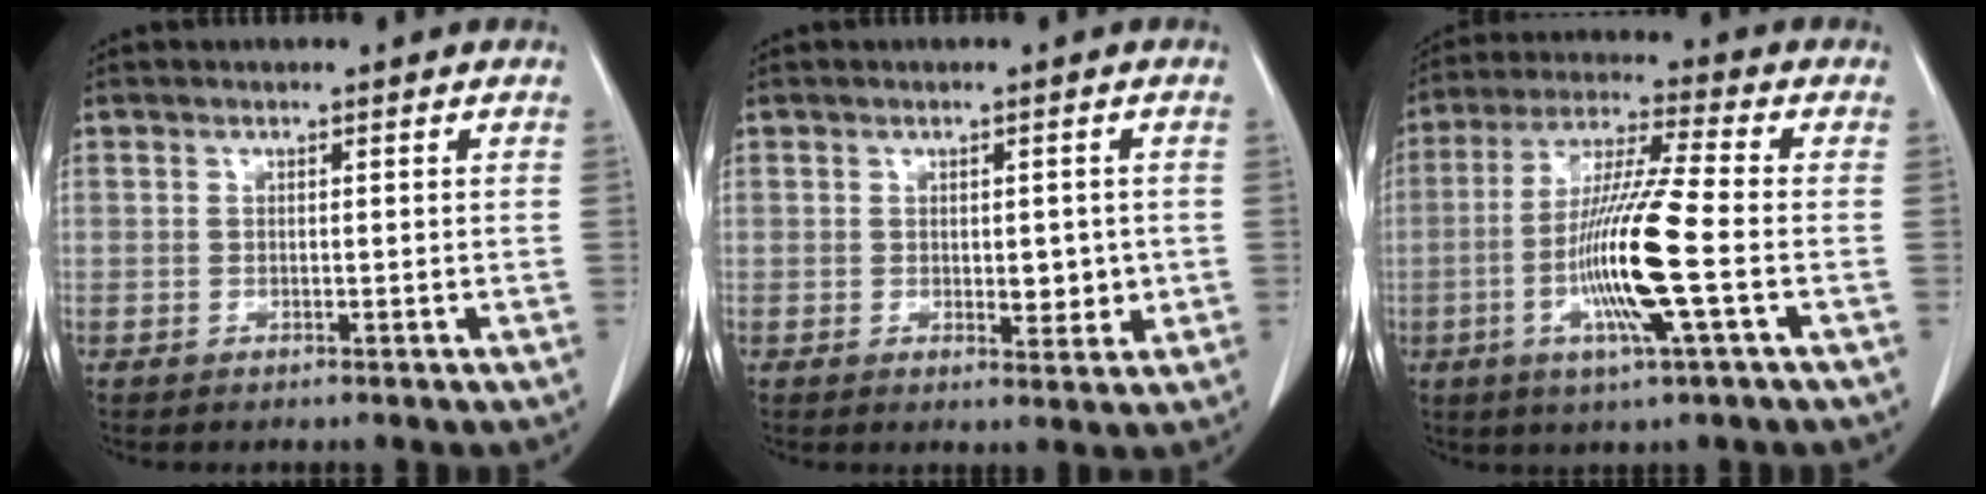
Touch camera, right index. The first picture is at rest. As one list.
[{"total": 3.8, "force": [-0.2, 2.0, 3.2], "torque": [-0.035, -0.004, 0.005]}, {"total": 13.6, "force": [-3.2, -0.2, 13.2], "torque": [-0.266, -0.011, -0.068]}]